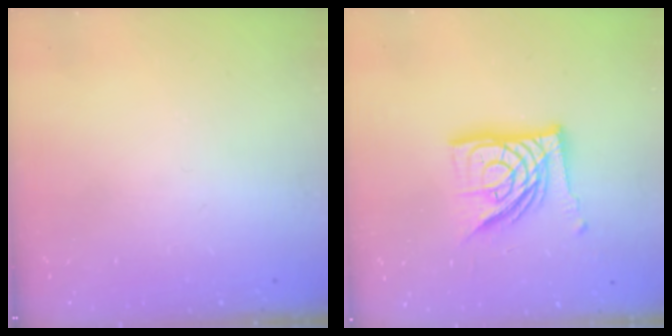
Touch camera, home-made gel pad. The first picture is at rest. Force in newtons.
{"total": 16.2, "press": 16.2, "slide": 1.3}